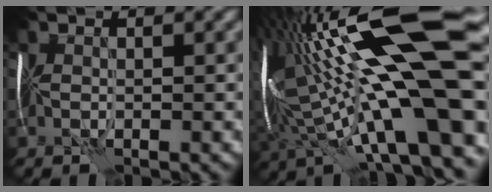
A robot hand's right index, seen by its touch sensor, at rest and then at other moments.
{"total": 20.9, "force": [3.5, 6.1, 19.7], "torque": [-0.336, 0.000, 0.060]}